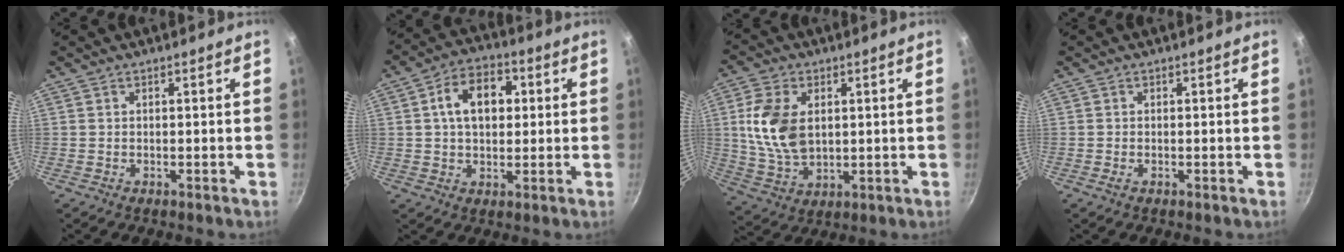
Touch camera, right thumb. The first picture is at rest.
{"total": 10.6, "force": [1.9, 7.2, 7.6], "torque": [-0.093, 0.016, 0.021]}
{"total": 12.4, "force": [2.2, 8.1, 9.2], "torque": [-0.167, -0.017, 0.047]}
{"total": 0.6, "force": [-0.3, 0.3, 0.5], "torque": [-0.010, -0.001, -0.006]}